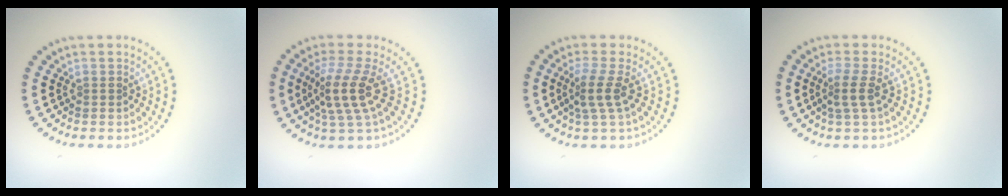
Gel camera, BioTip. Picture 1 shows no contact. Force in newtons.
{"total": 3.7, "press": 2.8, "slide": 2.5}
{"total": 2.7, "press": 1.9, "slide": 1.9}
{"total": 2.0, "press": 1.5, "slide": 1.3}